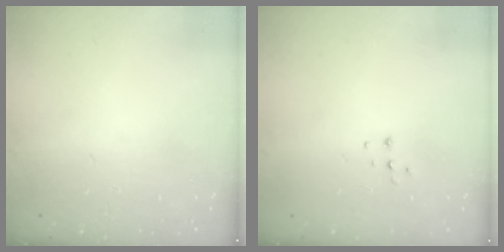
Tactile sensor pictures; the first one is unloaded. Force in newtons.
{"total": 3.7, "press": 3.7, "slide": 0.3}